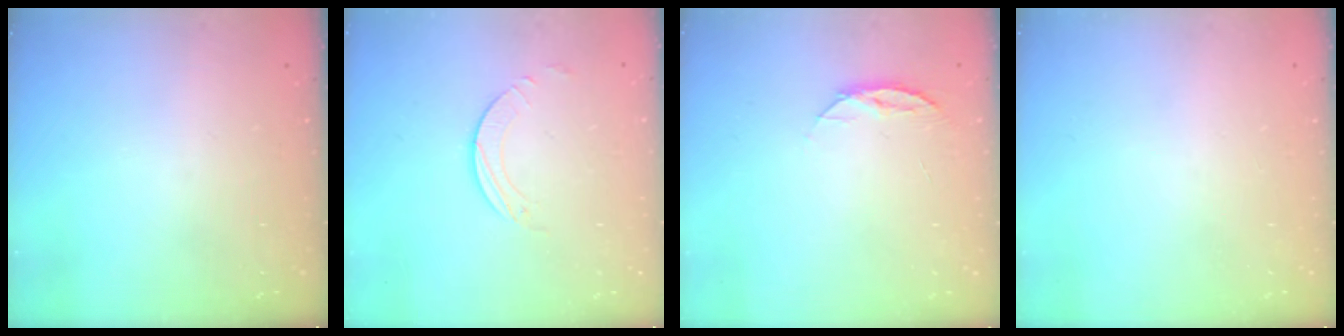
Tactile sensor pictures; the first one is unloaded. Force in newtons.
{"total": 1.7, "press": 1.7, "slide": 0.2}
{"total": 4.4, "press": 4.3, "slide": 0.5}
{"total": 0.0}